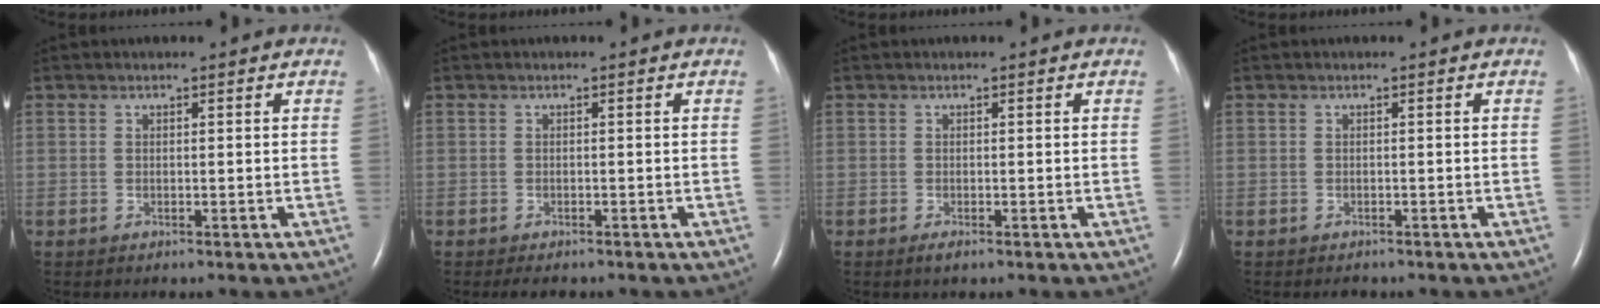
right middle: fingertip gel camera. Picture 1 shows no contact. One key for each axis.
{"total": 1.9, "fx": -1.6, "fy": 0.6, "fz": 0.8, "tx": -0.013, "ty": -0.004, "tz": -0.015}
{"total": 0.9, "fx": -0.6, "fy": 0.2, "fz": 0.7, "tx": -0.015, "ty": -0.003, "tz": -0.009}
{"total": 0.8, "fx": -0.7, "fy": 0.3, "fz": 0.1, "tx": -0.006, "ty": -0.002, "tz": -0.009}